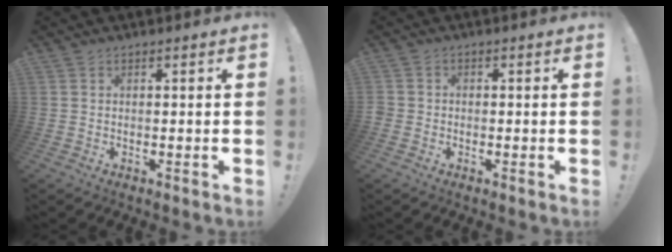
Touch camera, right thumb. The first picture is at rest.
{"total": 1.7, "force": [-0.9, 1.3, 0.6], "torque": [-0.014, 0.008, -0.015]}